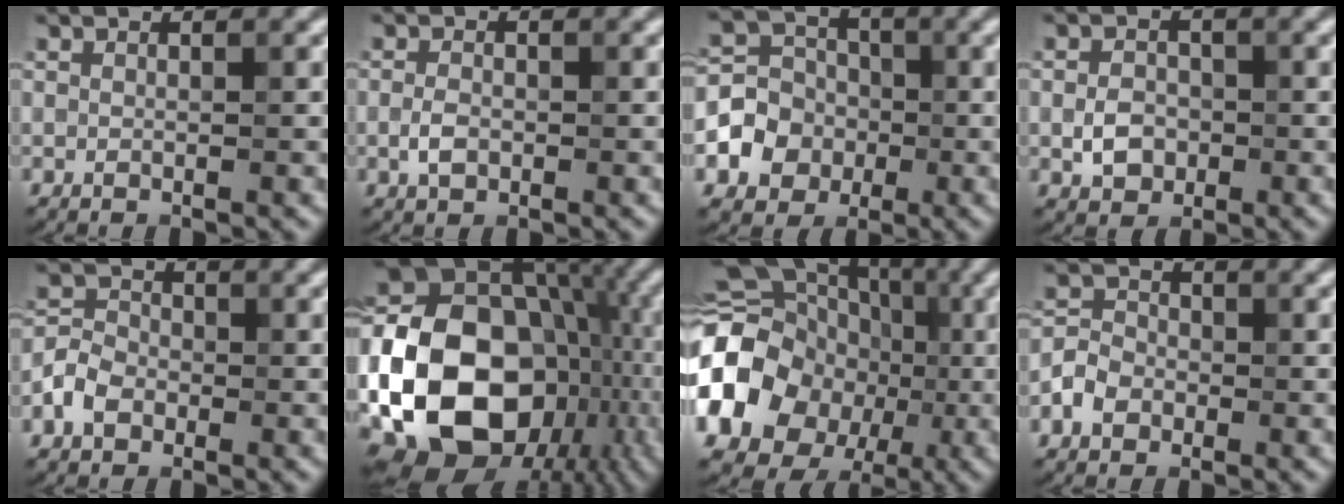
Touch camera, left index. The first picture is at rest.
{"total": 1.8, "force": [-0.4, 1.2, 1.3], "torque": [-0.026, 0.001, -0.011]}
{"total": 4.7, "force": [-1.4, 4.2, 1.5], "torque": [-0.022, 0.007, -0.035]}
{"total": 2.7, "force": [-0.7, 2.1, 1.5], "torque": [-0.025, -0.001, -0.017]}
{"total": 3.2, "force": [-1.3, 2.5, 1.5], "torque": [-0.030, 0.005, -0.033]}
{"total": 21.2, "force": [-3.8, 16.5, 12.9], "torque": [-0.234, -0.009, -0.067]}
{"total": 14.5, "force": [-2.4, 12.3, 7.2], "torque": [-0.124, -0.014, -0.060]}
{"total": 2.9, "force": [-1.2, 2.4, 1.2], "torque": [-0.020, 0.004, -0.028]}